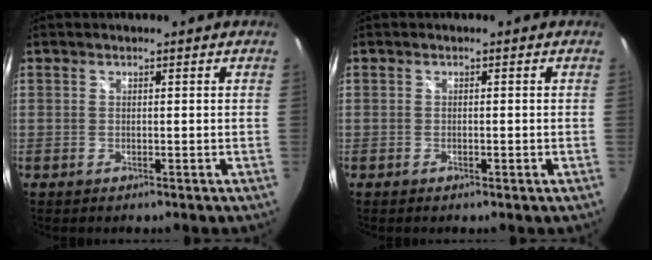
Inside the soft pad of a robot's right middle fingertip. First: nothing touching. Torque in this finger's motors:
{"motor_torque": [-0.23, 0.17, -0.01, 0.00]}